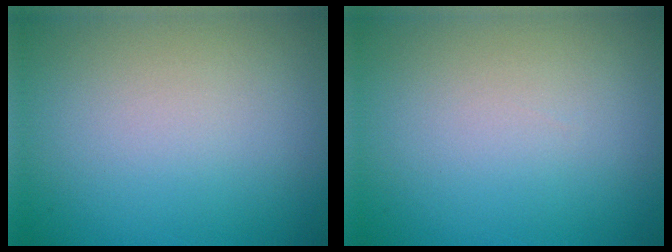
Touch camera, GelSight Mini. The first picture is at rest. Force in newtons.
{"total": 0.0}